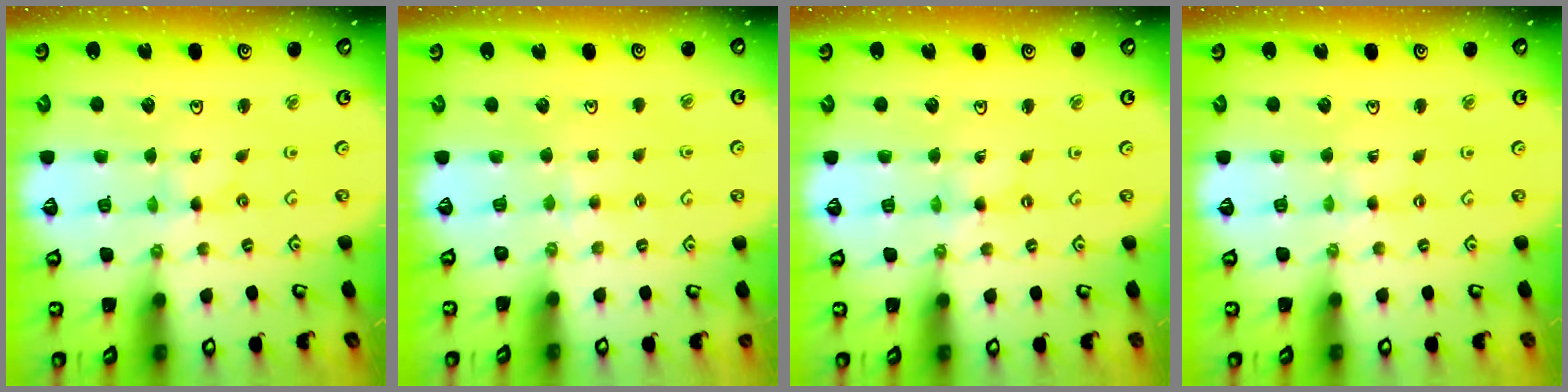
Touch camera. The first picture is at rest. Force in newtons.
{"total": 2.6, "press": 2.5, "slide": 0.5}
{"total": 0.0}
{"total": 0.0}